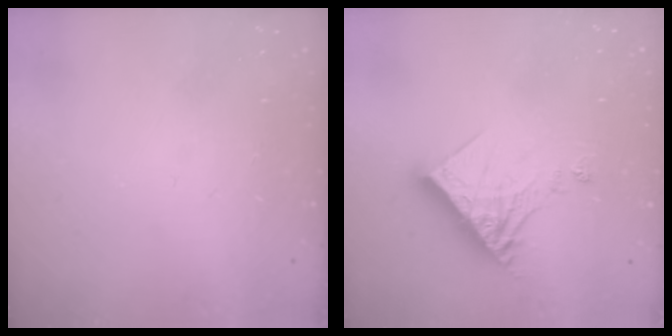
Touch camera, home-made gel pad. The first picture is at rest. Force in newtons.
{"total": 12.7, "press": 12.6, "slide": 1.2}